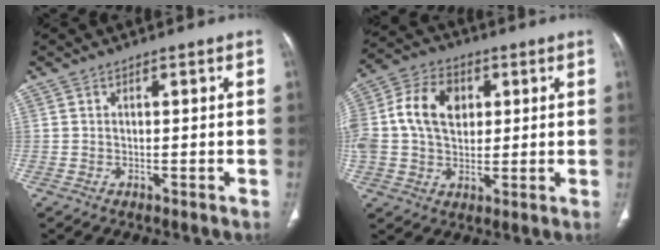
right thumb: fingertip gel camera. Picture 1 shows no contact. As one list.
[{"total": 14.7, "force": [2.7, 10.6, 9.8], "torque": [-0.191, 0.012, 0.044]}]